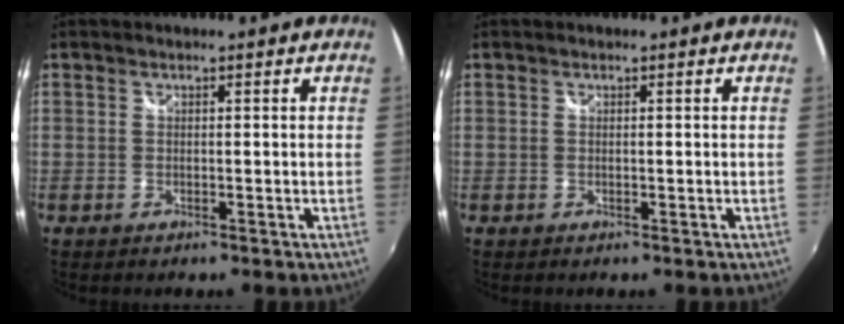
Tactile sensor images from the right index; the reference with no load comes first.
{"total": 0.0}